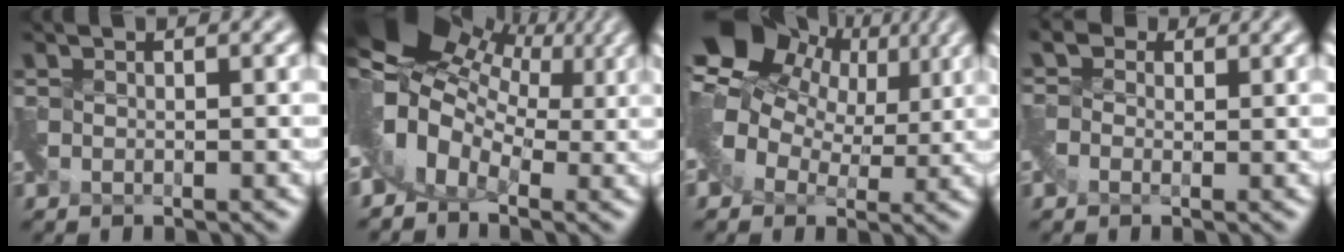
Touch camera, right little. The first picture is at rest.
{"total": 8.6, "force": [2.0, 5.5, 6.2], "torque": [-0.105, 0.009, 0.033]}
{"total": 9.4, "force": [4.1, 6.4, 5.7], "torque": [-0.113, 0.020, 0.064]}
{"total": 0.8, "force": [-0.2, 0.8, 0.0], "torque": [-0.010, 0.005, -0.012]}